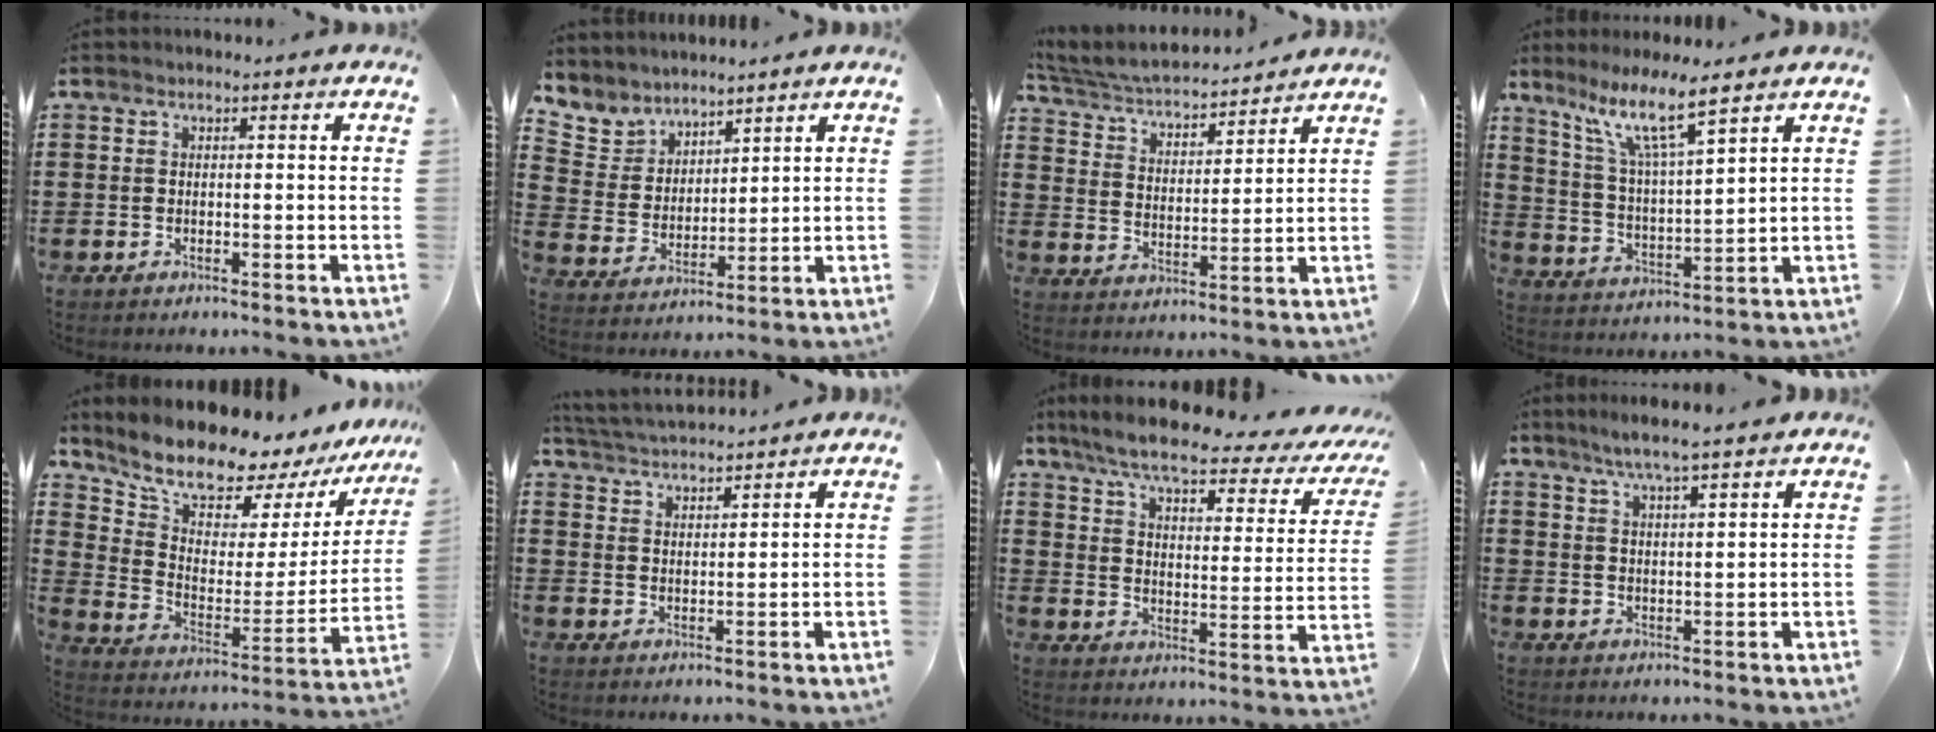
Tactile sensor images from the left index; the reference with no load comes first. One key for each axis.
{"total": 6.1, "fx": 5.4, "fy": 2.8, "fz": 0.0, "tx": -0.037, "ty": -0.031, "tz": 0.103}
{"total": 4.3, "fx": 4.1, "fy": 0.5, "fz": 1.0, "tx": -0.042, "ty": -0.030, "tz": 0.065}
{"total": 8.5, "fx": 6.7, "fy": 0.5, "fz": 5.2, "tx": -0.123, "ty": -0.033, "tz": 0.116}
{"total": 10.7, "fx": 10.0, "fy": 2.5, "fz": 3.0, "tx": -0.084, "ty": -0.090, "tz": 0.167}
{"total": 3.5, "fx": 3.5, "fy": -0.1, "fz": 0.2, "tx": -0.018, "ty": -0.016, "tz": 0.062}
{"total": 7.5, "fx": 5.4, "fy": 0.8, "fz": 5.1, "tx": -0.118, "ty": -0.029, "tz": 0.090}
{"total": 4.9, "fx": 4.1, "fy": 0.1, "fz": 2.5, "tx": -0.060, "ty": -0.005, "tz": 0.073}